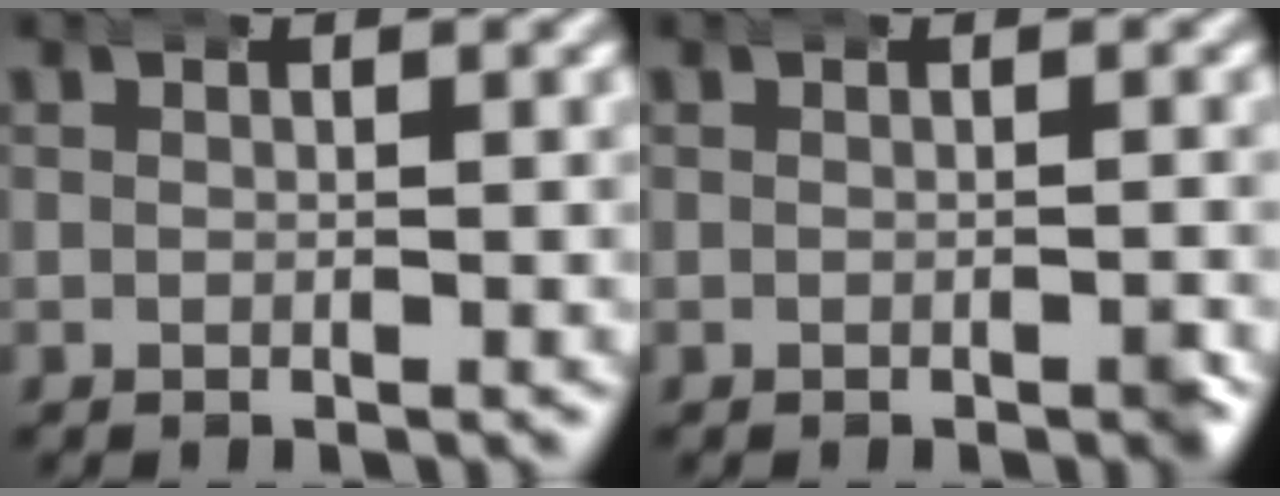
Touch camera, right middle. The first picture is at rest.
{"total": 0.8, "force": [-0.4, 0.3, 0.6], "torque": [-0.005, 0.001, -0.008]}